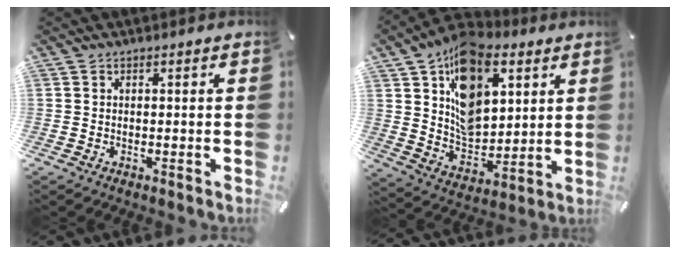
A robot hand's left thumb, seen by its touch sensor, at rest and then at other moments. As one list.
[{"total": 17.0, "force": [8.0, 11.5, 9.8], "torque": [-0.165, -0.032, 0.151]}]